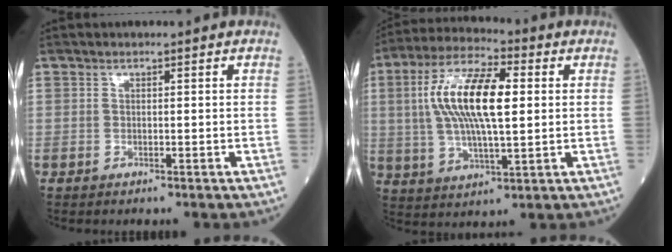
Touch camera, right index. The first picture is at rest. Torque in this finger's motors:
{"motor_torque": [1.88, 0.26, 1.05, 0.21]}